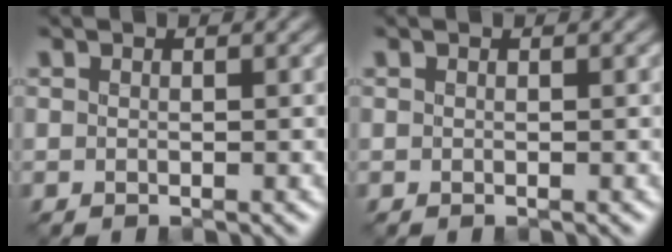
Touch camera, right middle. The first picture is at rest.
{"total": 0.0}